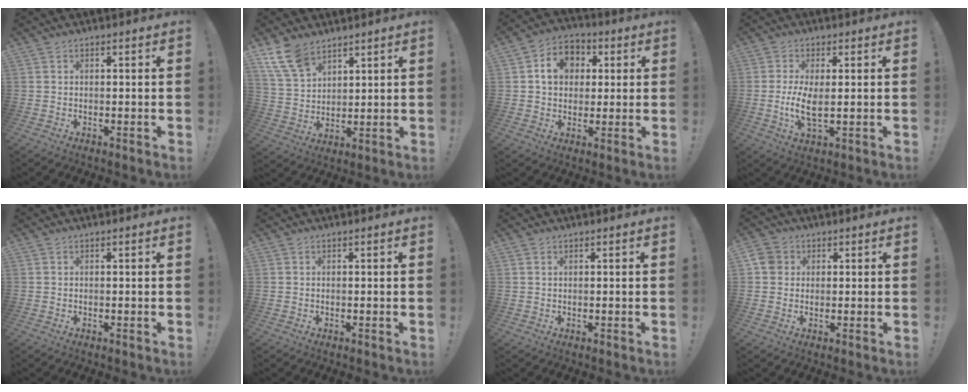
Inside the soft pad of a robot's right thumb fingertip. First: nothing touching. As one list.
[{"total": 10.7, "force": [7.6, 5.7, 4.9], "torque": [-0.101, -0.032, 0.151]}, {"total": 9.9, "force": [2.5, 8.4, 4.6], "torque": [-0.066, 0.002, 0.049]}, {"total": 7.3, "force": [-0.2, 2.7, 6.8], "torque": [-0.134, -0.016, -0.006]}, {"total": 0.0}, {"total": 0.0}, {"total": 0.6, "force": [0.4, 0.2, 0.4], "torque": [-0.012, 0.002, 0.009]}, {"total": 4.2, "force": [0.8, 3.8, 1.6], "torque": [-0.026, 0.009, 0.017]}]